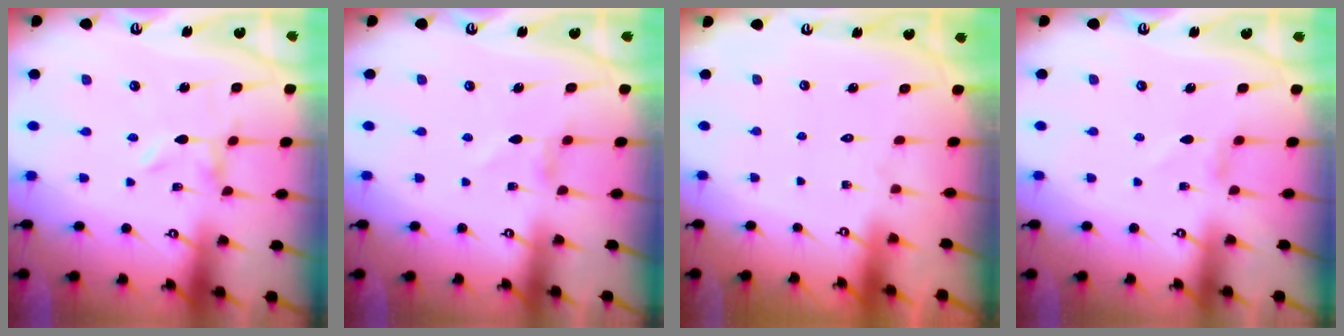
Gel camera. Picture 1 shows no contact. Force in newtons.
{"total": 1.8, "press": 1.7, "slide": 0.2}
{"total": 1.6, "press": 1.6, "slide": 0.1}
{"total": 1.5, "press": 1.4, "slide": 0.3}